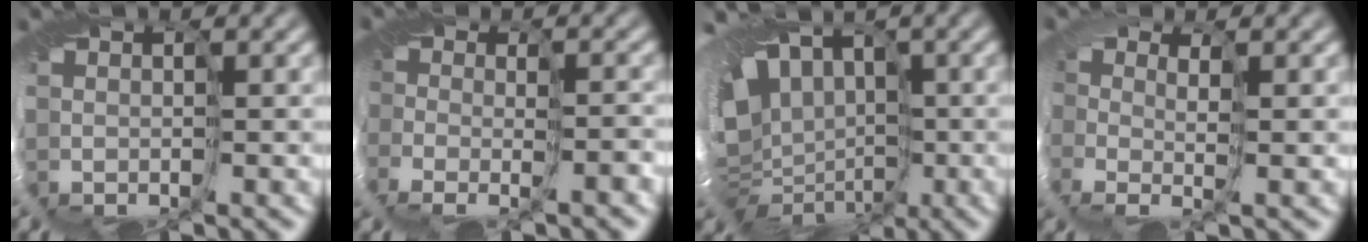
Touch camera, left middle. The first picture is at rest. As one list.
[{"total": 2.6, "force": [-2.4, 0.6, 0.7], "torque": [0.017, -0.030, -0.051]}, {"total": 13.9, "force": [-0.4, 10.3, 9.4], "torque": [-0.146, -0.004, -0.028]}, {"total": 1.3, "force": [-0.5, -1.1, -0.4], "torque": [0.025, -0.019, -0.020]}]